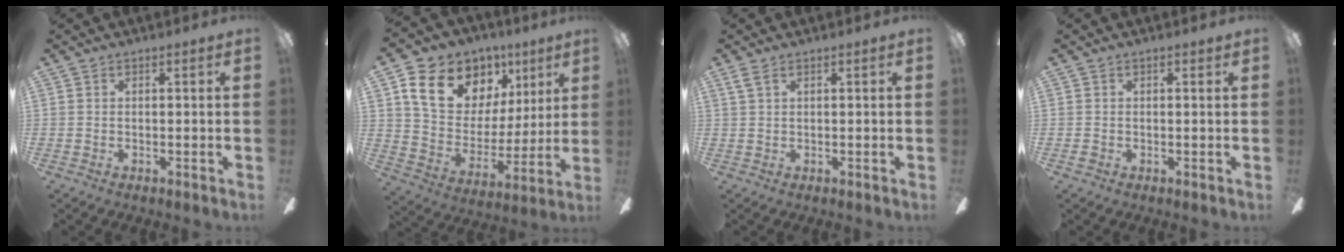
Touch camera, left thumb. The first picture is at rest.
{"total": 17.5, "force": [10.4, 12.0, 7.5], "torque": [-0.125, -0.050, 0.196]}
{"total": 1.8, "force": [1.0, 0.6, 1.5], "torque": [-0.032, 0.003, 0.017]}
{"total": 0.5, "force": [0.0, 0.5, 0.2], "torque": [-0.004, 0.006, -0.002]}